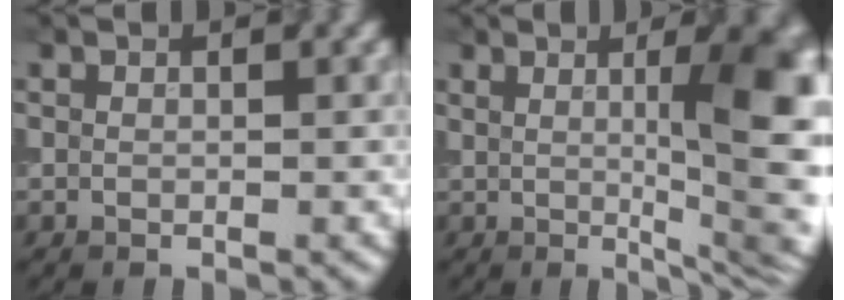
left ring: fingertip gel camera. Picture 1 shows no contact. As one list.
[{"total": 11.6, "force": [1.2, 3.5, 11.1], "torque": [-0.101, 0.008, 0.013]}]